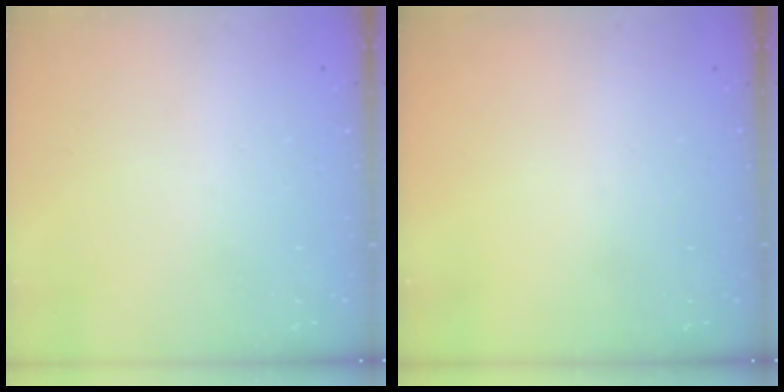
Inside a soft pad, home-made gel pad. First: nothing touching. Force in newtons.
{"total": 0.0}